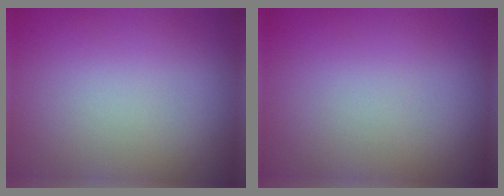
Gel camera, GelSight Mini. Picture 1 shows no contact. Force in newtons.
{"total": 0.0}